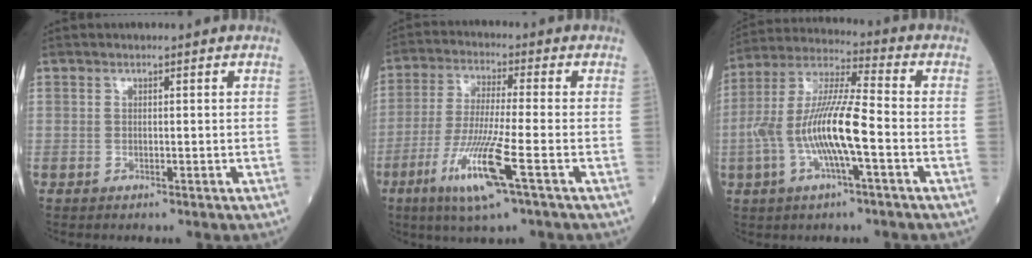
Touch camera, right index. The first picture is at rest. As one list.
[{"total": 11.2, "force": [-4.9, -0.2, 10.1], "torque": [-0.208, -0.024, -0.096]}, {"total": 13.2, "force": [-3.1, 1.8, 12.7], "torque": [-0.260, 0.011, -0.061]}]